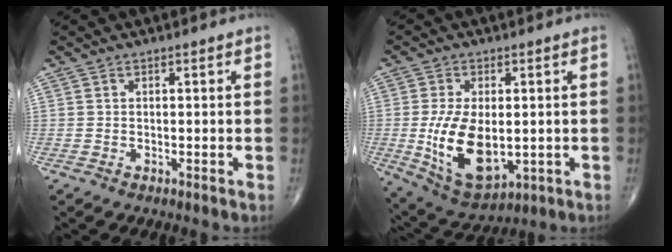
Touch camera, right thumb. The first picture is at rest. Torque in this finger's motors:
{"motor_torque": [0.23, 1.14, 1.66, 0.12, 0.49]}